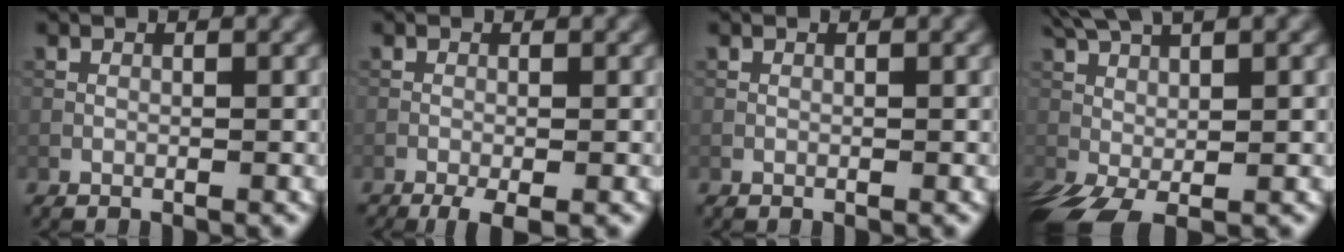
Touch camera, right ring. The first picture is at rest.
{"total": 2.5, "force": [-1.5, 0.4, 1.9], "torque": [-0.037, -0.002, -0.029]}
{"total": 0.0}
{"total": 7.7, "force": [0.6, 3.0, 7.1], "torque": [-0.149, 0.005, 0.008]}